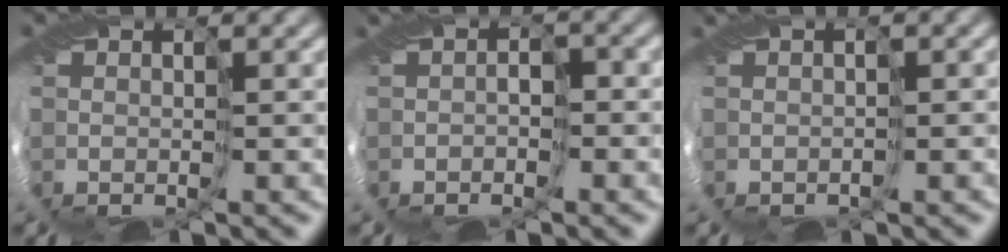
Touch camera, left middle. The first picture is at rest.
{"total": 4.0, "force": [-0.2, 2.5, 3.2], "torque": [-0.032, 0.013, 0.003]}
{"total": 1.4, "force": [0.5, 0.5, 1.2], "torque": [-0.020, 0.007, 0.013]}